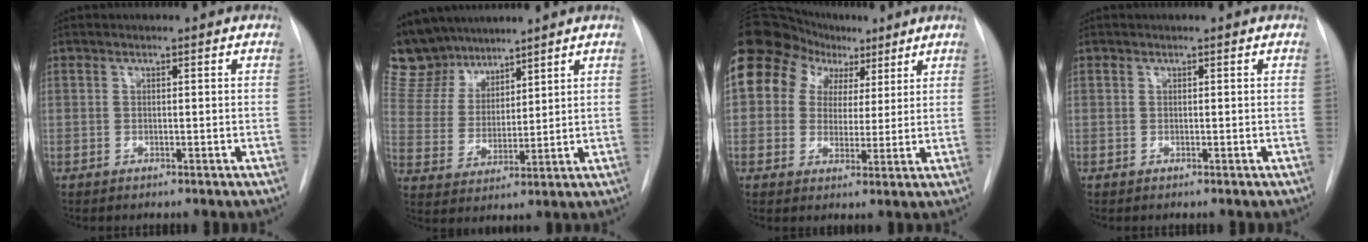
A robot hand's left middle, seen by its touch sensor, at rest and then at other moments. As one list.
[{"total": 11.5, "force": [10.2, 4.9, 1.7], "torque": [-0.047, 0.017, 0.212]}, {"total": 13.4, "force": [6.7, 10.4, 5.1], "torque": [-0.079, 0.064, 0.114]}, {"total": 0.0}]